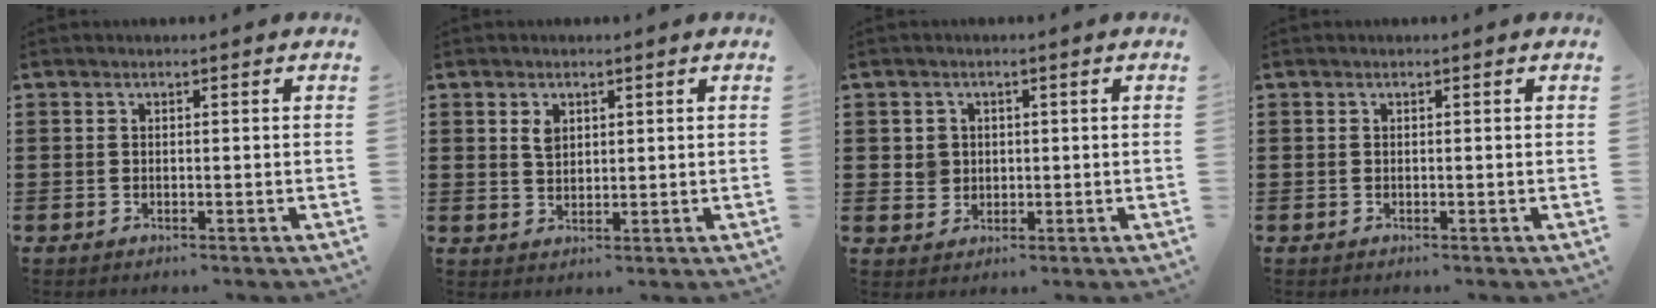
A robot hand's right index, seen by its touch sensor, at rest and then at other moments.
{"total": 2.3, "force": [1.2, 1.5, 1.3], "torque": [-0.023, 0.001, 0.021]}
{"total": 2.5, "force": [0.4, 2.4, 0.5], "torque": [-0.021, 0.010, 0.006]}
{"total": 0.0}